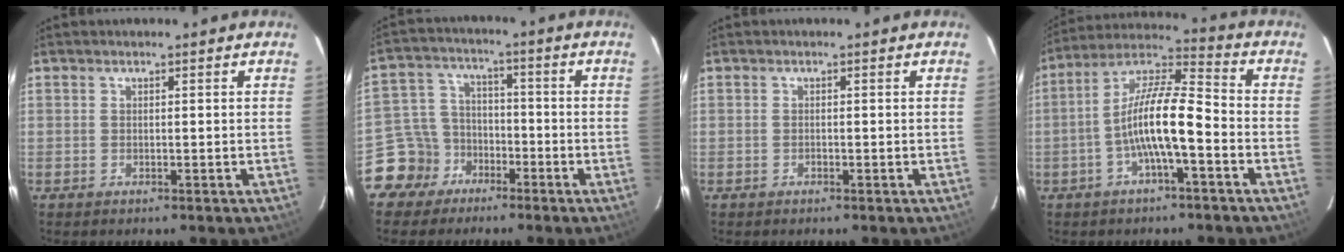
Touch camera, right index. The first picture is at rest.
{"total": 9.4, "force": [-6.2, 7.0, 0.7], "torque": [-0.031, 0.036, -0.119]}
{"total": 0.0}
{"total": 11.3, "force": [-3.6, 2.2, 10.5], "torque": [-0.211, 0.012, -0.071]}